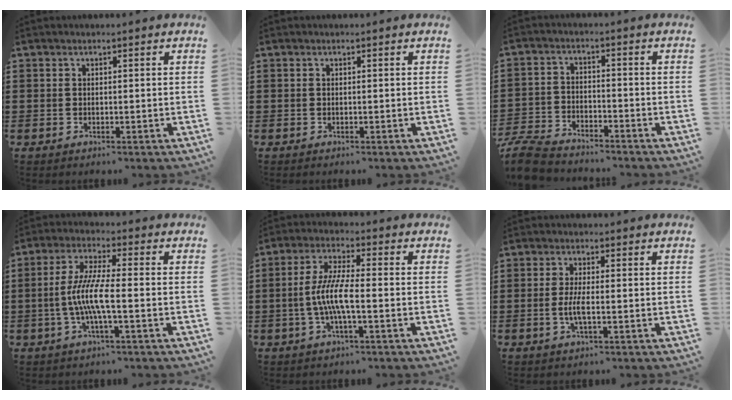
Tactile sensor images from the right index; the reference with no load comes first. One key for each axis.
{"total": 0.0}
{"total": 5.9, "fx": -5.7, "fy": 1.0, "fz": 1.3, "tx": -0.052, "ty": 0.000, "tz": -0.119}
{"total": 7.5, "fx": -1.7, "fy": 1.0, "fz": 7.3, "tx": -0.161, "ty": -0.014, "tz": -0.042}
{"total": 6.9, "fx": -1.6, "fy": 1.2, "fz": 6.6, "tx": -0.150, "ty": -0.011, "tz": -0.040}
{"total": 3.4, "fx": -0.8, "fy": 0.7, "fz": 3.3, "tx": -0.072, "ty": -0.005, "tz": -0.018}